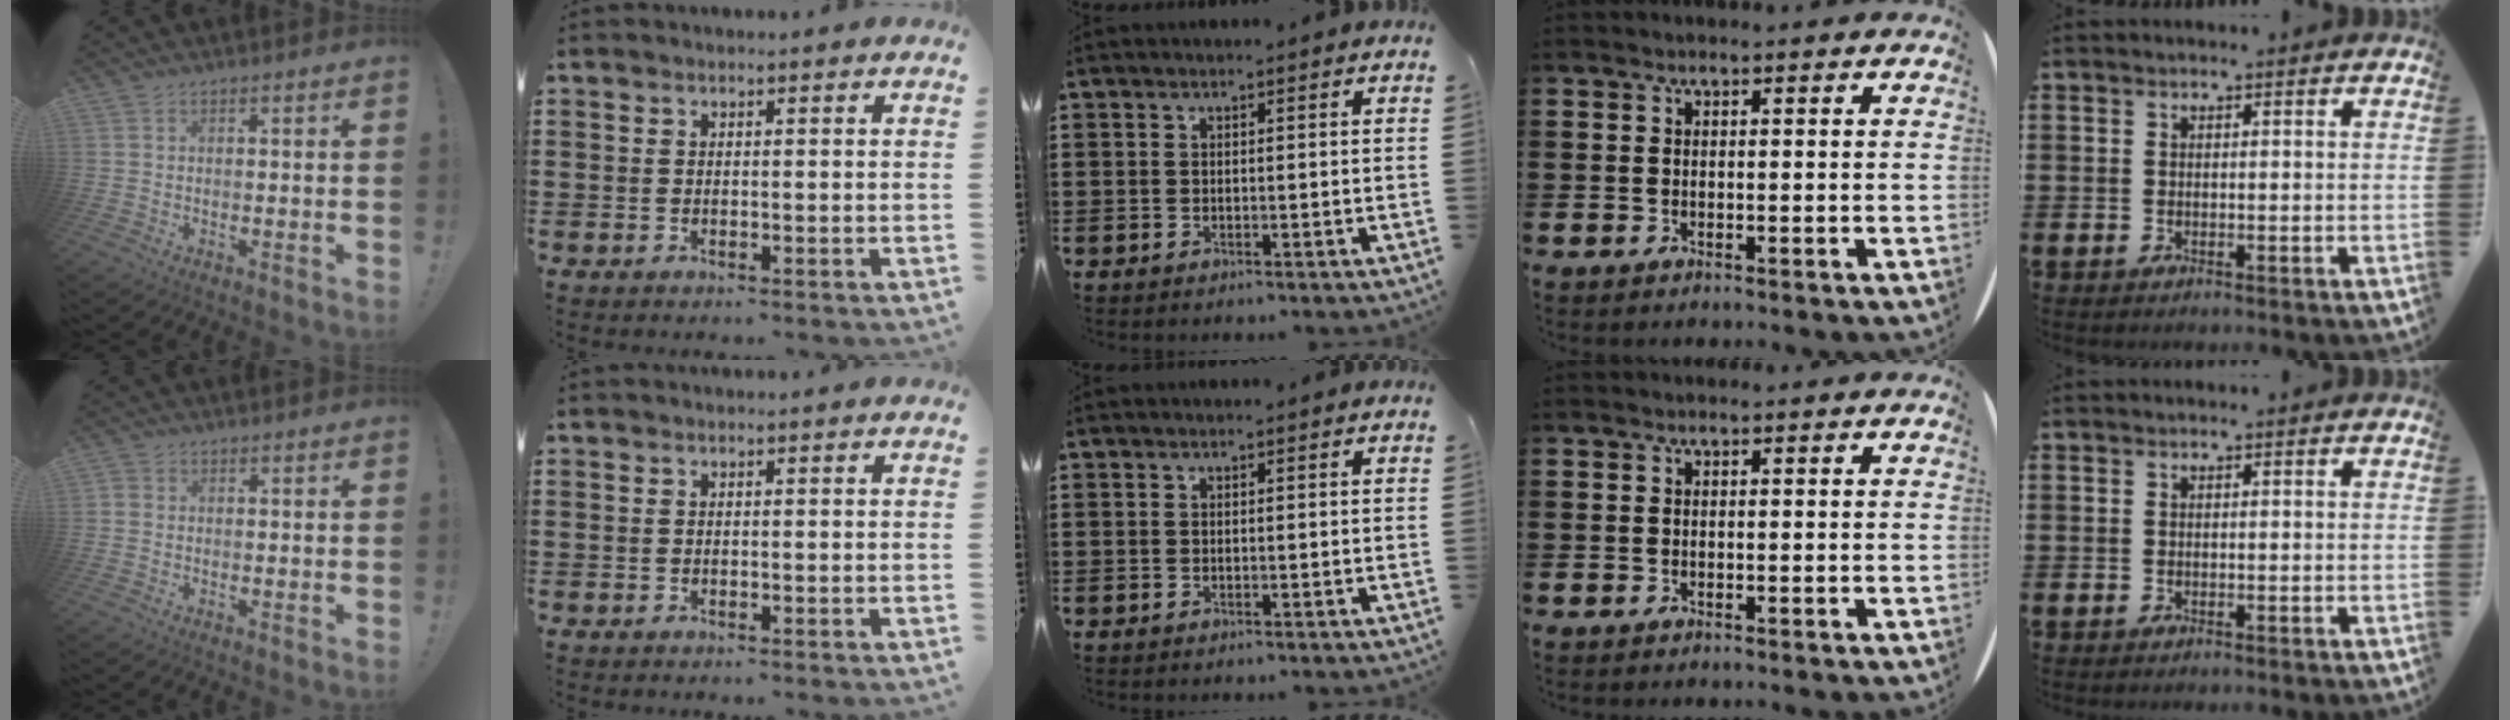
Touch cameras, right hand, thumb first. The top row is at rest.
{"thumb": {"total": 1.1, "force": [-0.3, 1.0, 0.4], "torque": [-0.008, 0.004, -0.004]}}